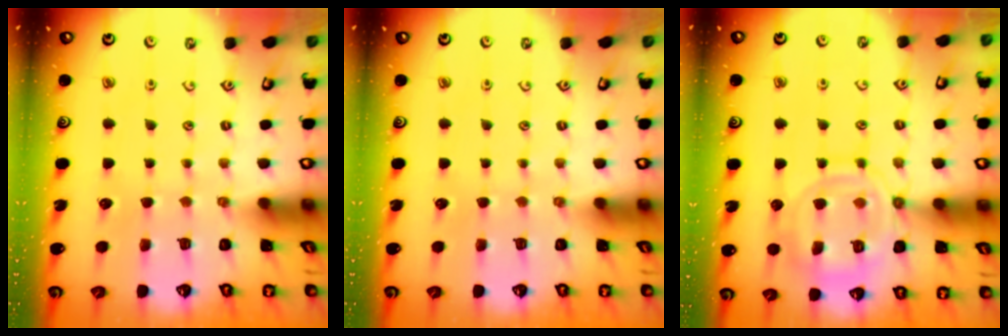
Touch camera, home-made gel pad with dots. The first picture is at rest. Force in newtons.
{"total": 0.0}
{"total": 11.9, "press": 11.9, "slide": 0.7}